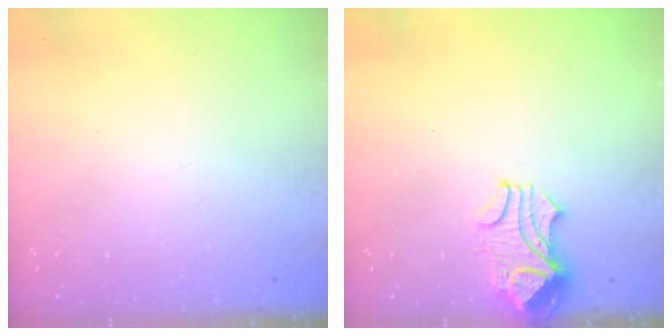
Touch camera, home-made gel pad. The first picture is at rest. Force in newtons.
{"total": 2.3, "press": 2.3, "slide": 0.5}